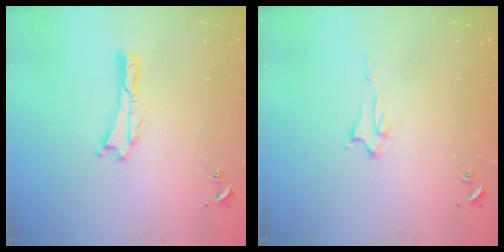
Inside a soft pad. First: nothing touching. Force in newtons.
{"total": 1.9, "press": 1.9, "slide": 0.1}